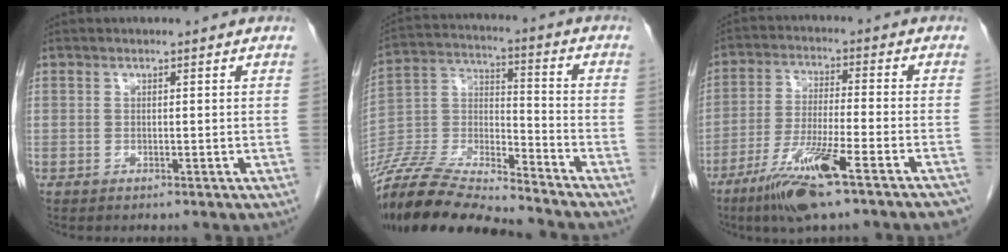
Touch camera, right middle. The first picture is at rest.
{"total": 17.5, "force": [-16.3, 1.3, 6.3], "torque": [-0.127, 0.005, -0.300]}
{"total": 14.5, "force": [-9.2, 0.8, 11.2], "torque": [-0.182, -0.032, -0.160]}